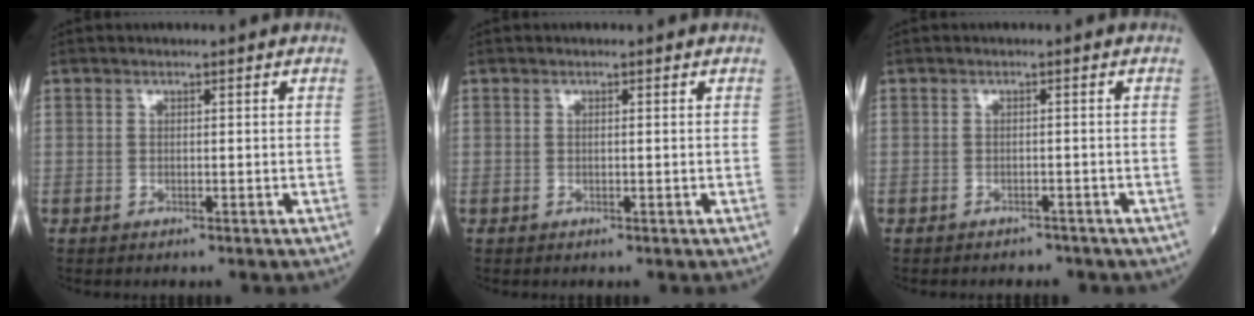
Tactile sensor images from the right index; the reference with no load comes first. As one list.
[{"total": 0.0}, {"total": 3.5, "force": [-3.0, 1.7, 0.4], "torque": [-0.010, 0.006, -0.036]}]